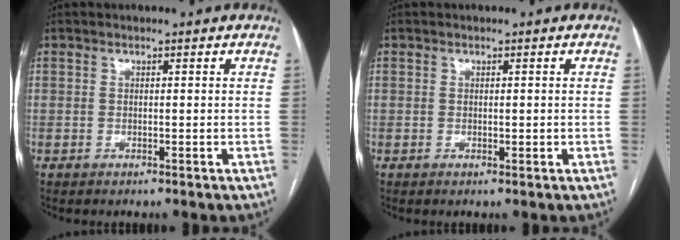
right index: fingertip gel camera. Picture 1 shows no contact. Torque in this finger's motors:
{"motor_torque": [-0.50, 0.77, -0.03, 0.01]}